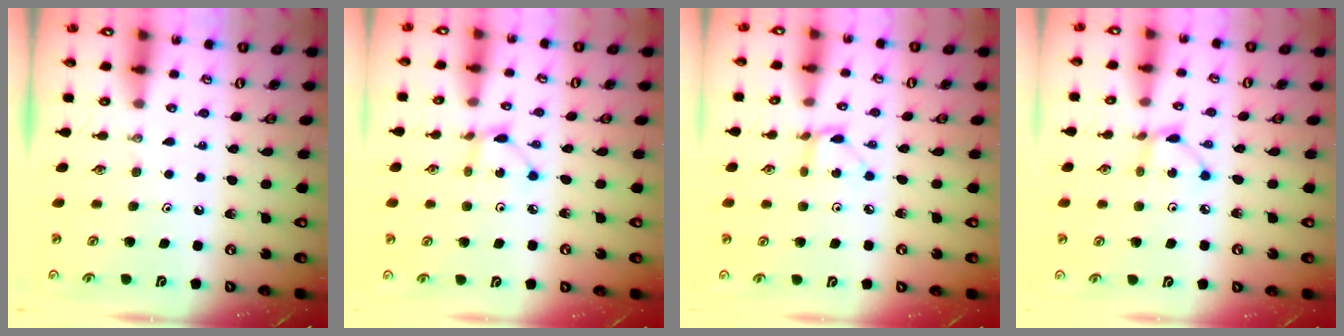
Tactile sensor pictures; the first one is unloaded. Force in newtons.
{"total": 1.9, "press": 1.9, "slide": 0.2}
{"total": 4.2, "press": 4.1, "slide": 0.5}
{"total": 3.9, "press": 3.9, "slide": 0.2}